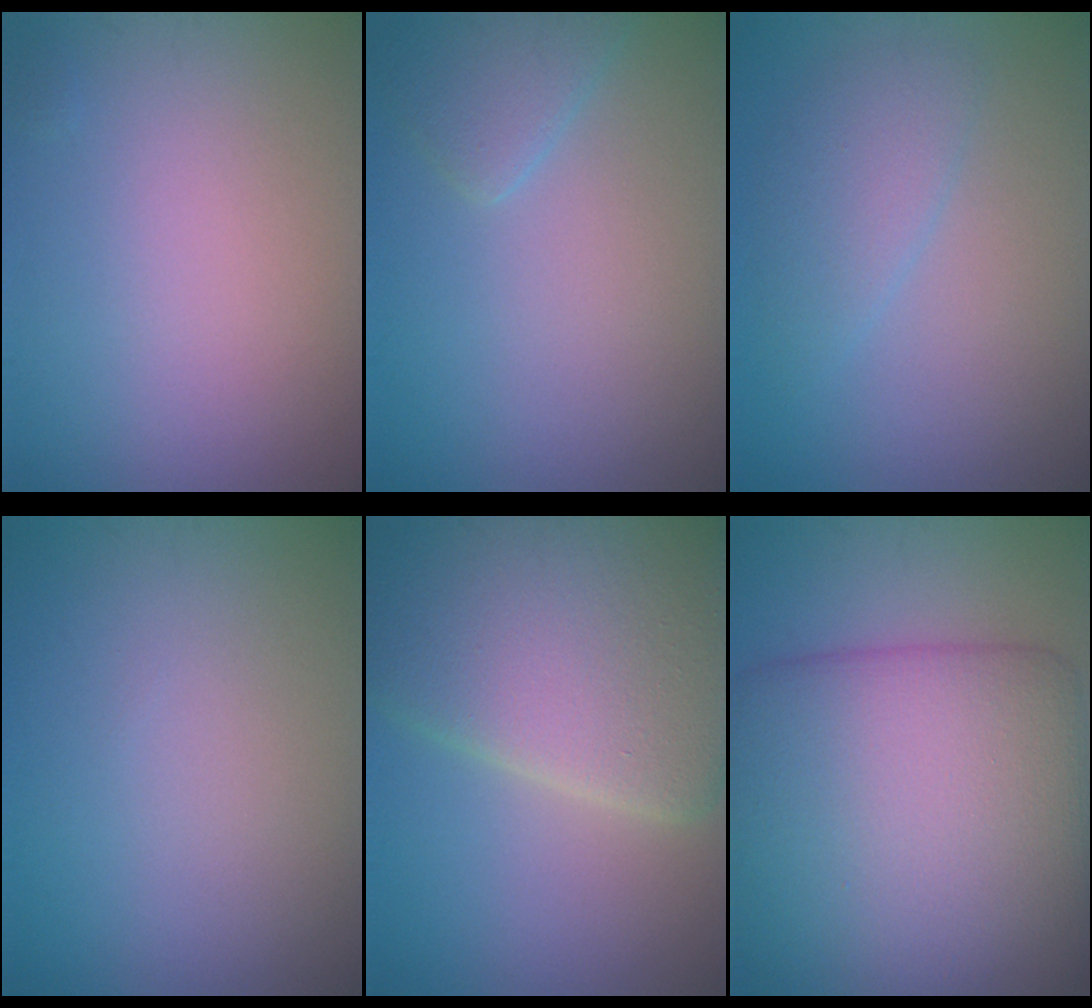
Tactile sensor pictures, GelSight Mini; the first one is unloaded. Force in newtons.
{"total": 2.1, "press": 2.1, "slide": 0.1}
{"total": 2.5, "press": 2.5, "slide": 0.2}
{"total": 0.0}
{"total": 11.8, "press": 11.7, "slide": 0.5}
{"total": 14.4, "press": 14.4, "slide": 0.5}